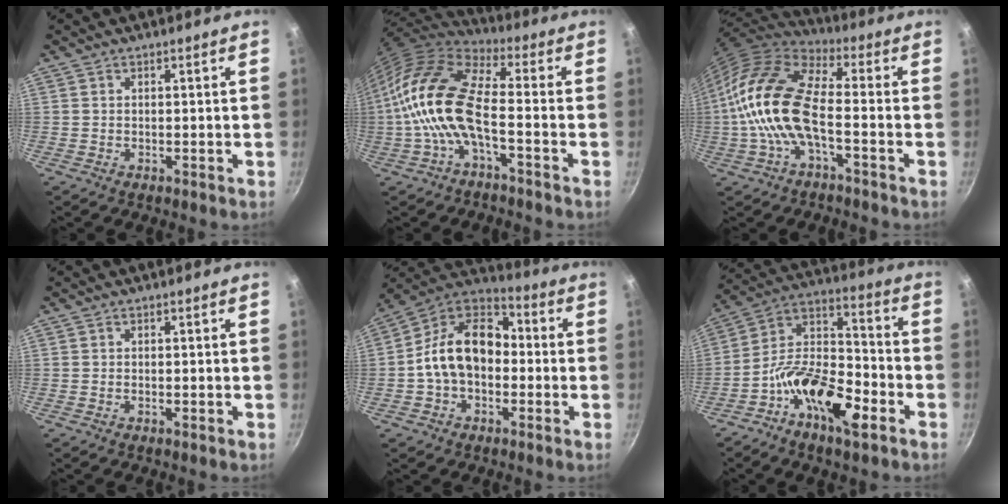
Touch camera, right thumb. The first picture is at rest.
{"total": 15.5, "force": [-2.8, 6.5, 13.8], "torque": [-0.271, 0.031, -0.067]}
{"total": 16.7, "force": [-2.7, 7.5, 14.7], "torque": [-0.285, 0.032, -0.065]}
{"total": 0.0}
{"total": 15.7, "force": [-1.4, 10.9, 11.1], "torque": [-0.158, 0.049, -0.045]}
{"total": 16.3, "force": [-8.0, 7.3, 12.1], "torque": [-0.201, 0.064, -0.163]}